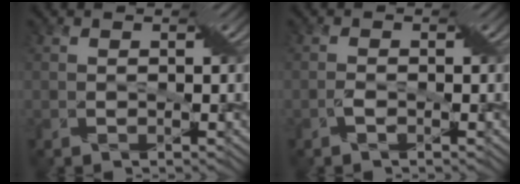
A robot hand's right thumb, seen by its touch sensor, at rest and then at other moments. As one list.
[{"total": 1.3, "force": [-0.7, 0.2, 1.1], "torque": [-0.027, 0.000, -0.019]}]